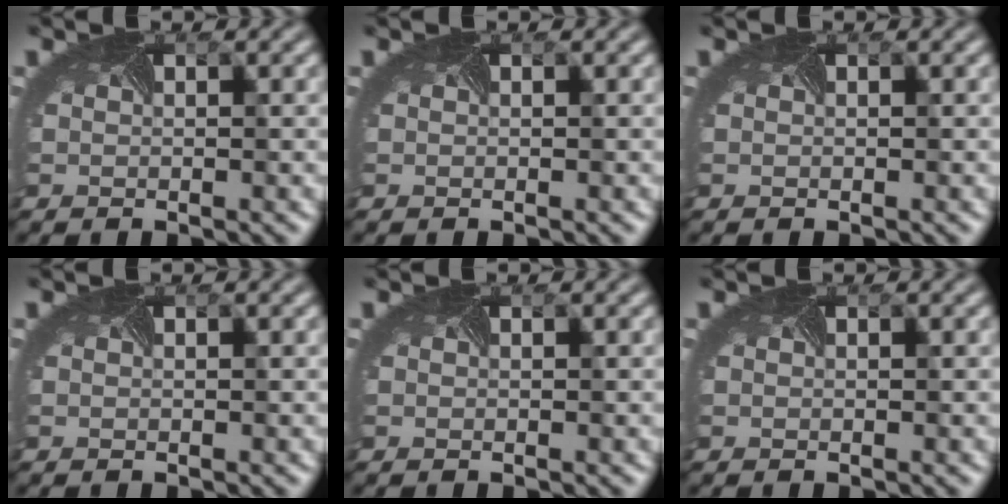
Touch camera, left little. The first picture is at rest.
{"total": 0.0}
{"total": 0.0}
{"total": 0.0}
{"total": 0.0}
{"total": 0.0}